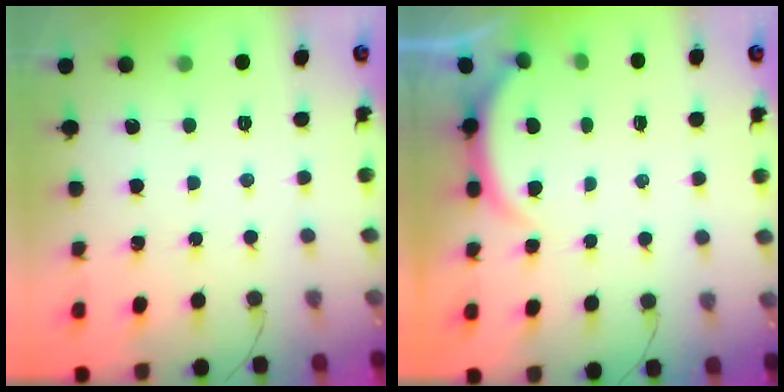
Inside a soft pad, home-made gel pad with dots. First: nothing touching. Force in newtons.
{"total": 2.5, "press": 2.5, "slide": 0.6}